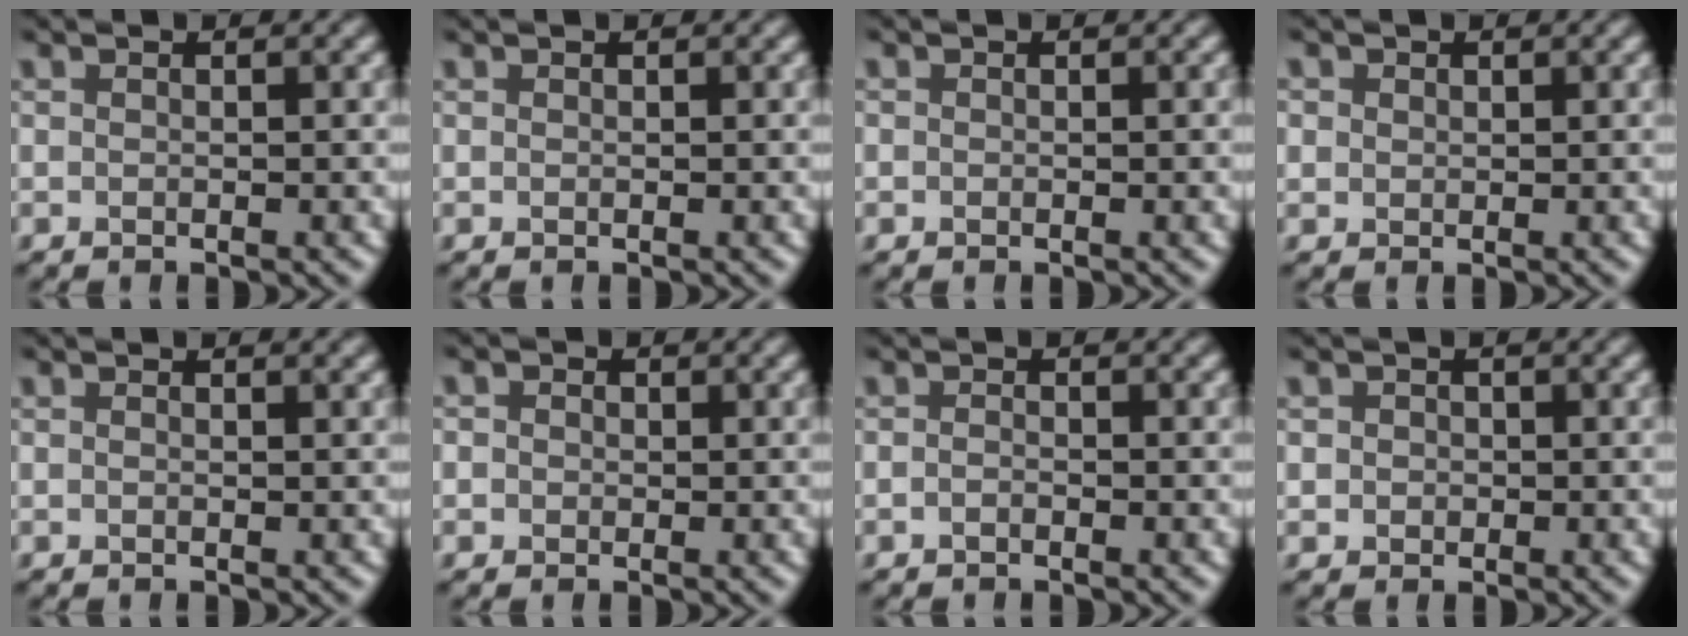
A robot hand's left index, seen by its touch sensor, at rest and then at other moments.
{"total": 0.0}
{"total": 0.9, "force": [0.0, 0.8, 0.5], "torque": [0.000, -0.004, 0.000]}
{"total": 1.3, "force": [0.6, 1.1, 0.4], "torque": [-0.003, -0.001, 0.006]}
{"total": 0.8, "force": [0.5, 0.2, 0.6], "torque": [-0.010, -0.003, 0.004]}
{"total": 2.5, "force": [0.9, 2.1, 1.0], "torque": [-0.005, 0.014, -0.007]}
{"total": 0.6, "force": [-0.4, 0.3, 0.4], "torque": [-0.008, -0.001, -0.009]}
{"total": 1.7, "force": [0.4, 1.5, 0.6], "torque": [0.001, 0.006, 0.002]}